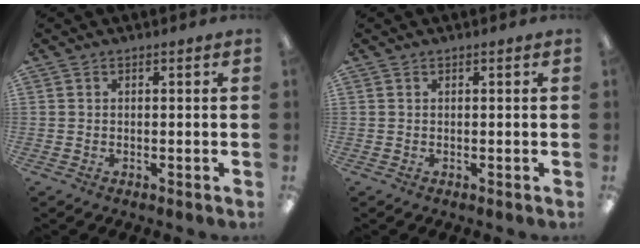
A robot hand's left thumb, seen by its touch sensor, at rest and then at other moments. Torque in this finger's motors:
{"motor_torque": [0.00, 0.00, 0.00, 0.00, 0.00]}